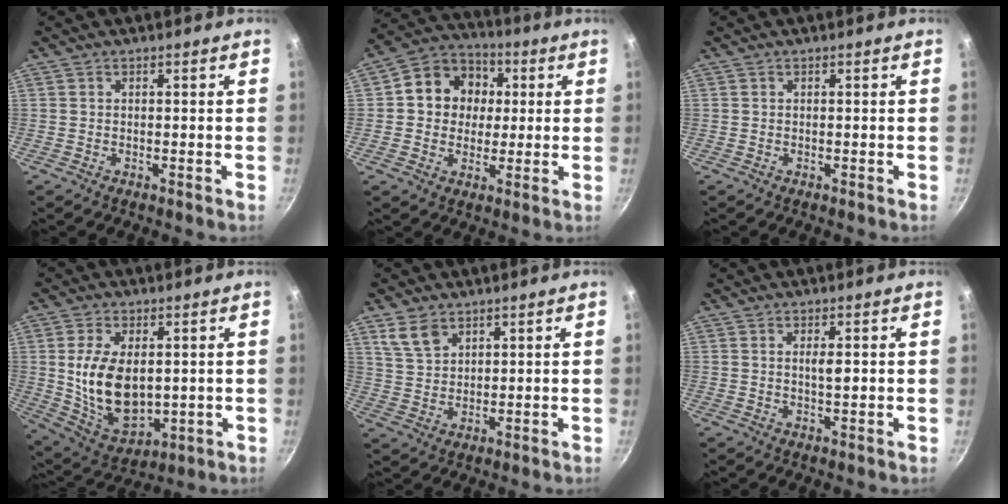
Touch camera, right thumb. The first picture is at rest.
{"total": 12.0, "force": [1.8, 10.5, 5.5], "torque": [-0.059, 0.014, 0.013]}
{"total": 0.0}
{"total": 14.8, "force": [1.5, 9.0, 11.7], "torque": [-0.193, -0.025, 0.050]}
{"total": 5.9, "force": [3.6, 3.6, 2.9], "torque": [-0.042, -0.013, 0.076]}
{"total": 2.1, "force": [0.4, 0.5, 2.0], "torque": [-0.029, -0.003, 0.007]}